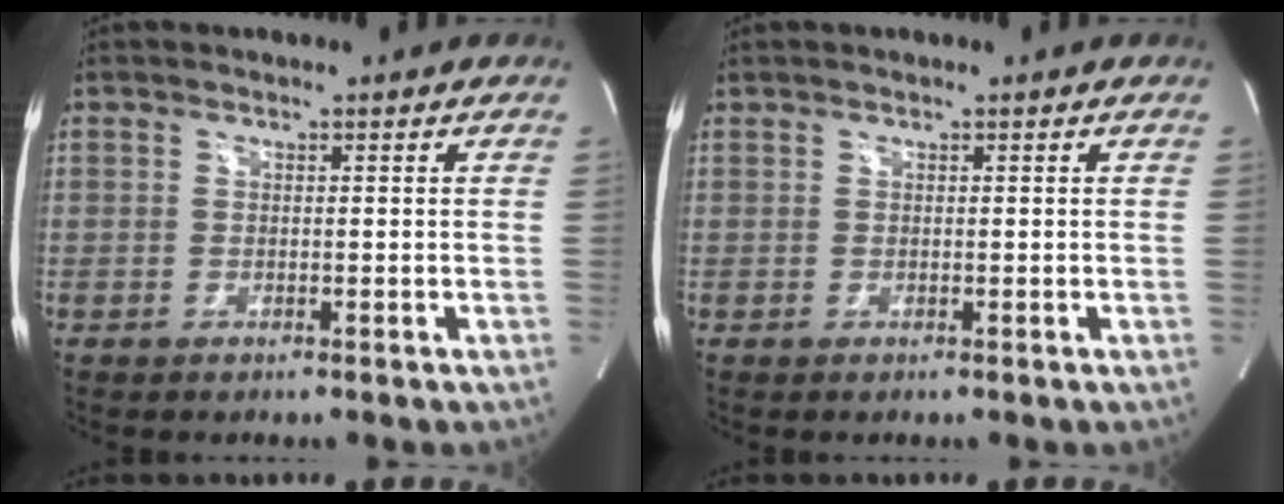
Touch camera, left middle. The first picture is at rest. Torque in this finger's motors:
{"motor_torque": [0.28, -0.11, 0.15, -0.01]}